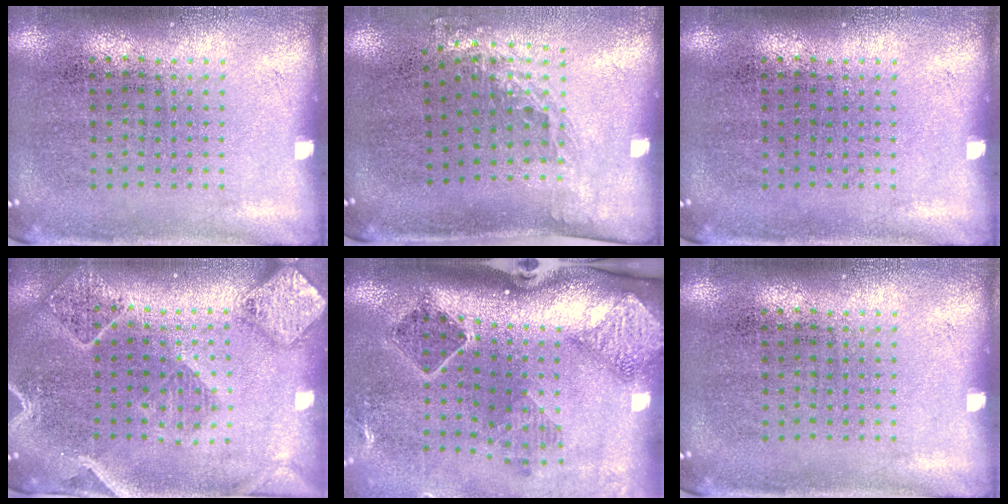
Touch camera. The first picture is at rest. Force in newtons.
{"total": 1.5, "press": 1.2, "slide": 1.0}
{"total": 0.0}
{"total": 2.3, "press": 2.1, "slide": 0.9}
{"total": 1.9, "press": 1.6, "slide": 1.0}
{"total": 0.0}